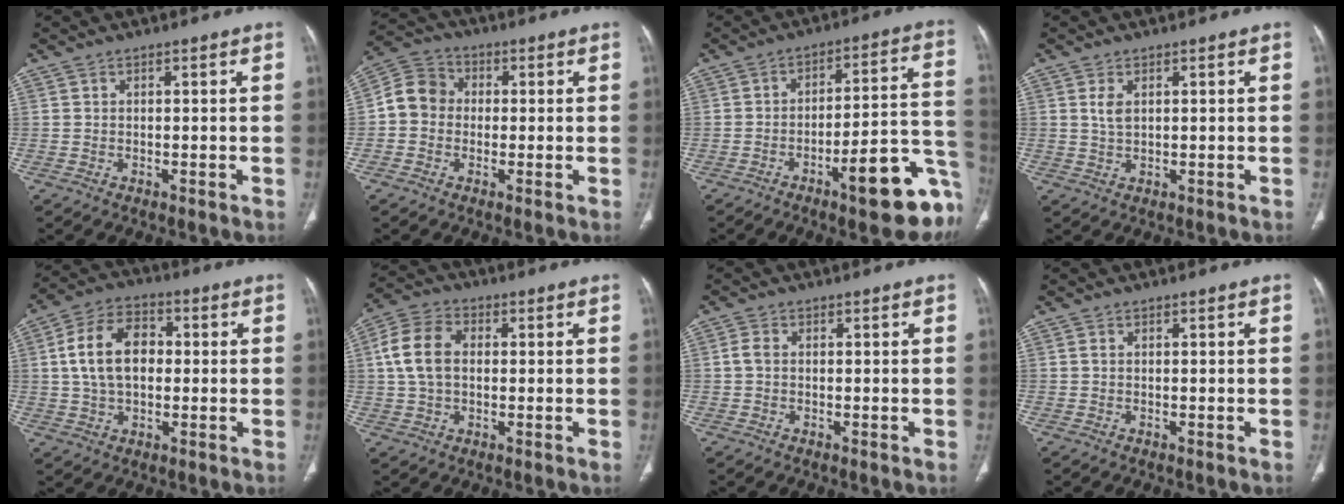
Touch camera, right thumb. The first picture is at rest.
{"total": 7.3, "force": [-0.4, 6.5, 3.4], "torque": [-0.047, 0.025, -0.023]}
{"total": 18.4, "force": [-8.6, 4.8, 15.6], "torque": [-0.135, 0.068, -0.114]}
{"total": 2.5, "force": [0.9, 1.3, 2.0], "torque": [-0.039, 0.000, 0.021]}
{"total": 12.2, "force": [1.1, 8.0, 9.1], "torque": [-0.156, 0.022, 0.014]}
{"total": 9.7, "force": [1.0, 6.6, 7.0], "torque": [-0.143, 0.023, 0.015]}
{"total": 1.8, "force": [-0.1, 1.2, 1.3], "torque": [-0.029, 0.001, -0.006]}
{"total": 0.0}